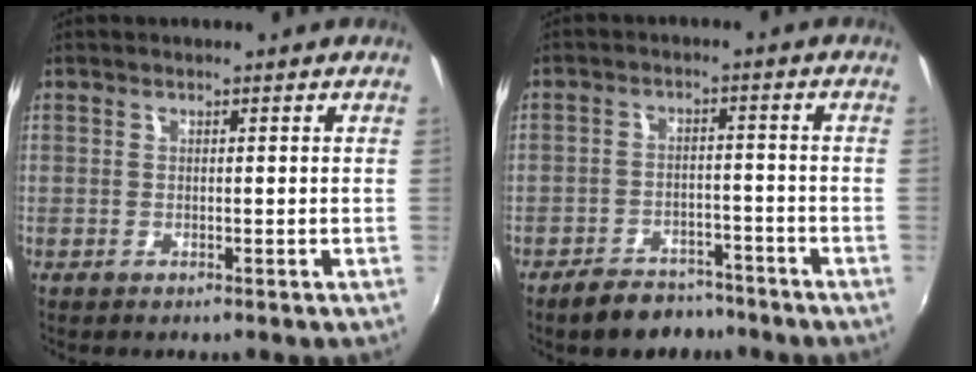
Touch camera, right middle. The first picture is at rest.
{"total": 8.3, "force": [-6.8, 3.9, 2.6], "torque": [-0.065, 0.012, -0.093]}